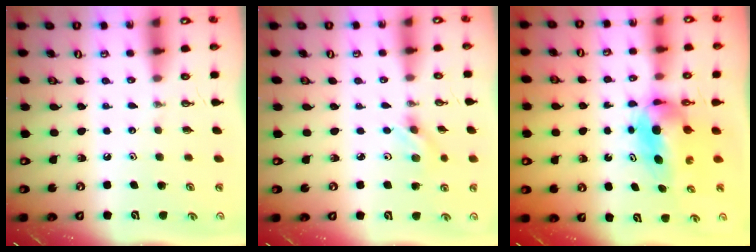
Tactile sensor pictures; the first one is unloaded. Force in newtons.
{"total": 3.7, "press": 3.4, "slide": 1.4}
{"total": 7.8, "press": 6.4, "slide": 4.5}